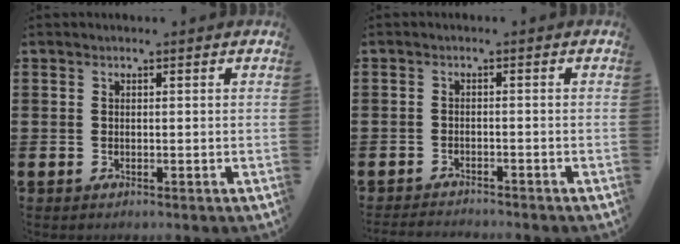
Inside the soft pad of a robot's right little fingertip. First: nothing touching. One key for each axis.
{"total": 1.5, "fx": -1.5, "fy": -0.1, "fz": 0.0, "tx": -0.003, "ty": 0.002, "tz": -0.032}